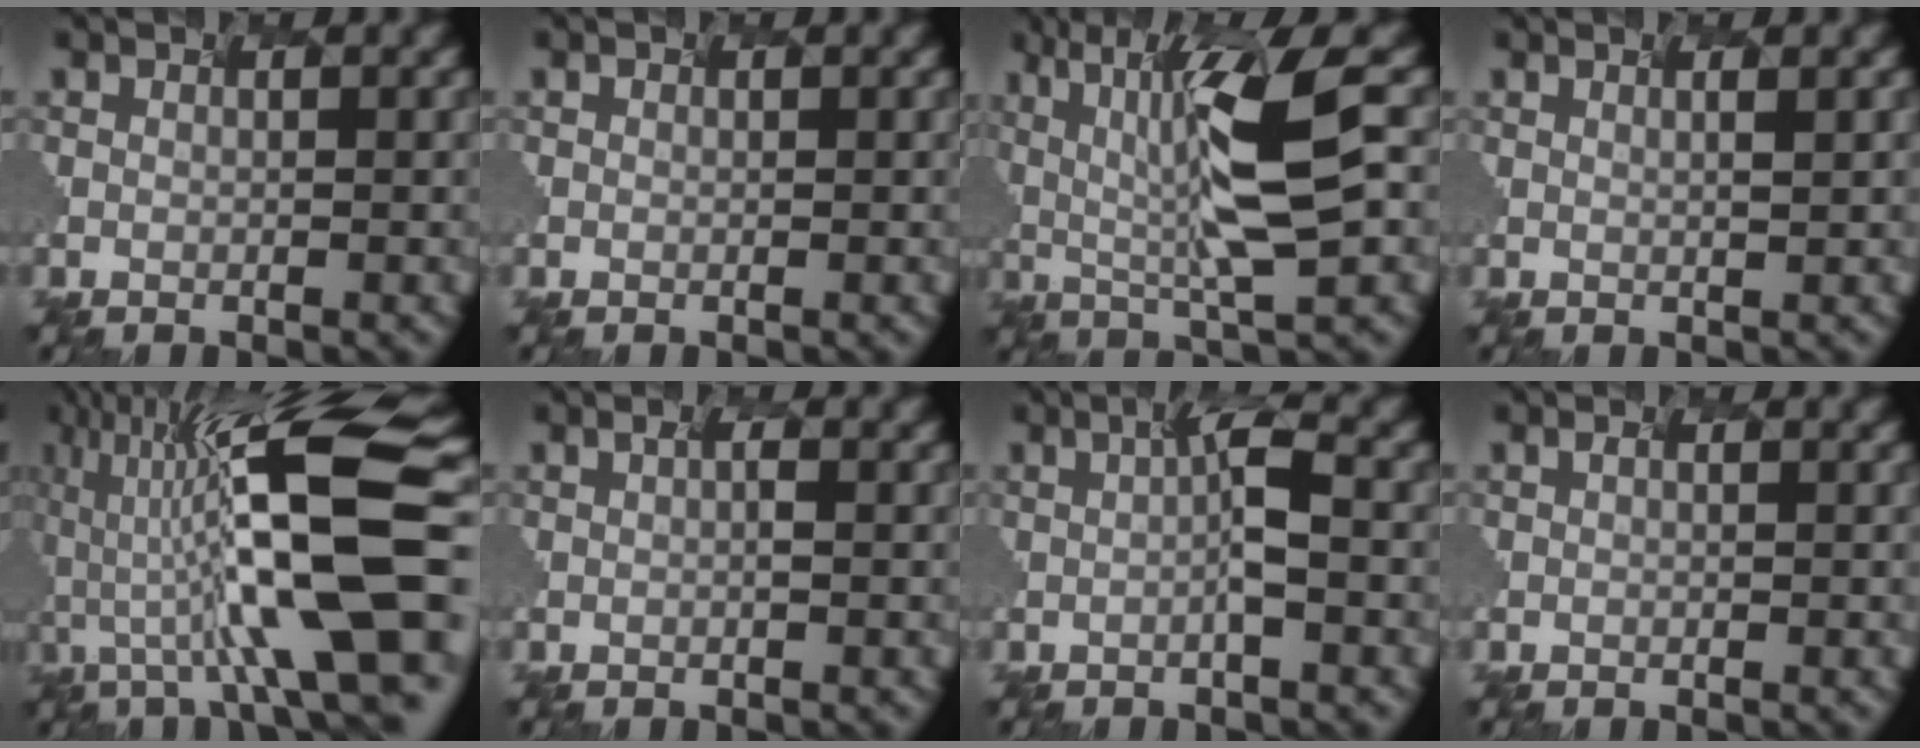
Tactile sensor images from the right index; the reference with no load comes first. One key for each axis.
{"total": 0.9, "fx": -0.3, "fy": -0.5, "fz": -0.6, "tx": -0.004, "ty": -0.005, "tz": 0.011}
{"total": 7.9, "fx": 0.1, "fy": 1.0, "fz": 7.8, "tx": -0.169, "ty": 0.000, "tz": 0.035}
{"total": 1.1, "fx": 0.5, "fy": 0.1, "fz": 0.9, "tx": -0.012, "ty": 0.005, "tz": 0.013}
{"total": 13.5, "fx": -1.4, "fy": 3.2, "fz": 13.1, "tx": -0.258, "ty": 0.027, "tz": 0.005}
{"total": 1.0, "fx": -0.7, "fy": -0.6, "fz": -0.2, "tx": -0.015, "ty": 0.000, "tz": 0.014}
{"total": 1.7, "fx": -0.6, "fy": -0.6, "fz": 1.4, "tx": -0.051, "ty": -0.001, "tz": 0.016}
{"total": 0.0}